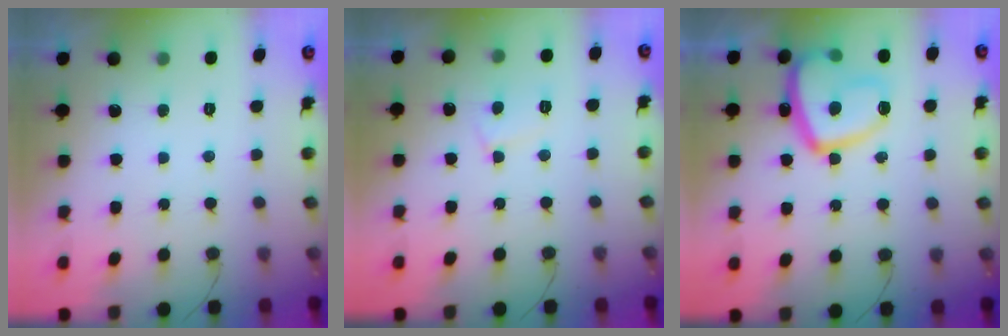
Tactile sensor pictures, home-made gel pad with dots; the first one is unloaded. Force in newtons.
{"total": 5.5, "press": 5.5, "slide": 0.4}
{"total": 16.8, "press": 16.7, "slide": 1.8}